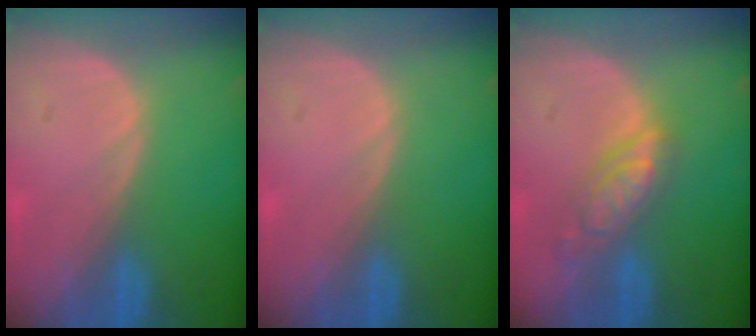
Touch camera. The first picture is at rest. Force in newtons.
{"total": 0.0}
{"total": 5.8, "press": 5.1, "slide": 2.8}